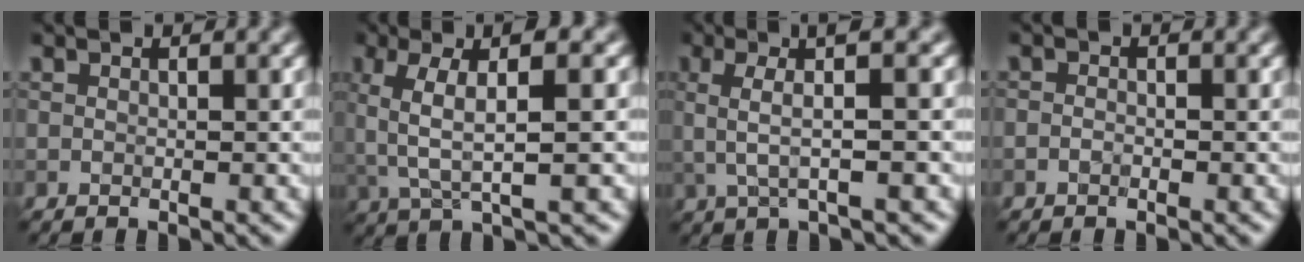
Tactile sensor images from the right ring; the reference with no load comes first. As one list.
[{"total": 5.4, "force": [0.7, 1.5, 5.2], "torque": [-0.108, 0.004, 0.012]}, {"total": 4.1, "force": [0.7, 0.7, 3.9], "torque": [-0.071, 0.008, 0.013]}, {"total": 0.6, "force": [-0.4, 0.4, 0.3], "torque": [-0.004, -0.001, -0.009]}]